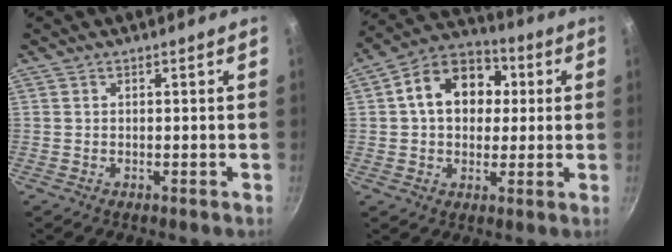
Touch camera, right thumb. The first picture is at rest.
{"total": 14.2, "force": [2.5, 10.7, 9.0], "torque": [-0.109, 0.025, 0.022]}